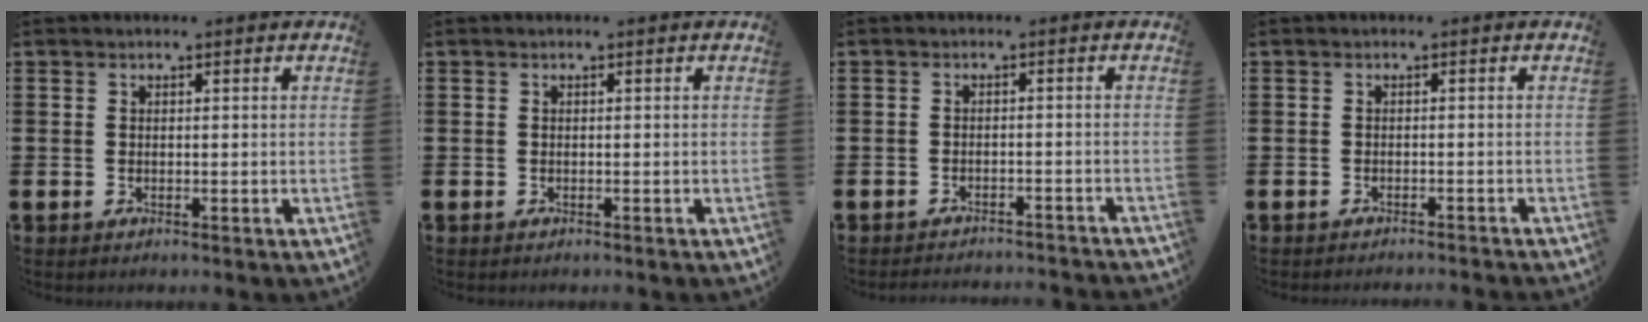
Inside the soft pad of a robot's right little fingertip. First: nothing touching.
{"total": 0.0}
{"total": 1.6, "force": [-1.6, -0.2, 0.0], "torque": [-0.002, 0.005, -0.034]}
{"total": 0.9, "force": [-0.8, -0.2, 0.0], "torque": [0.001, 0.002, -0.018]}